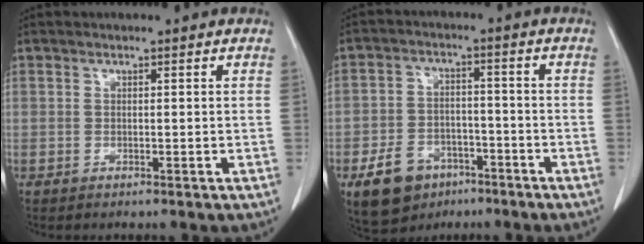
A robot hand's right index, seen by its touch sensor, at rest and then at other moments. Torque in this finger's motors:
{"motor_torque": [-0.06, -0.07, -0.18, -0.10]}